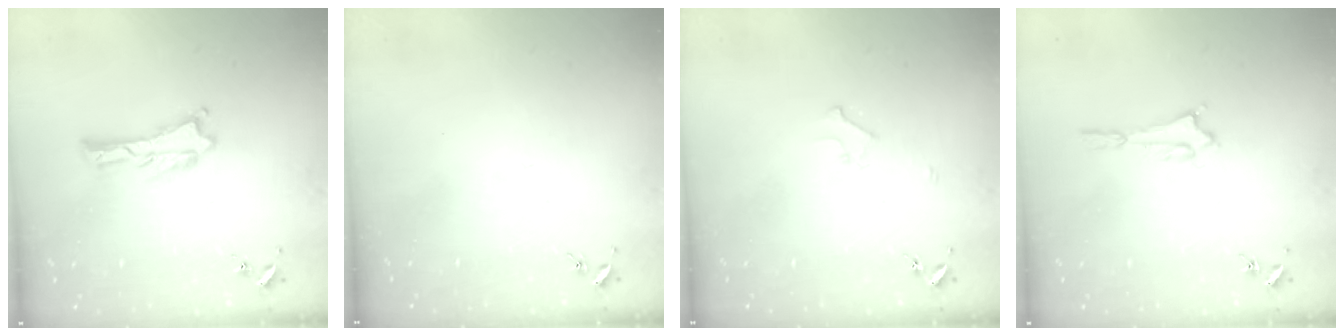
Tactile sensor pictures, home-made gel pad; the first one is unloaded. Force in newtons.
{"total": 0.0}
{"total": 2.2, "press": 2.2, "slide": 0.2}
{"total": 1.6, "press": 1.6, "slide": 0.1}